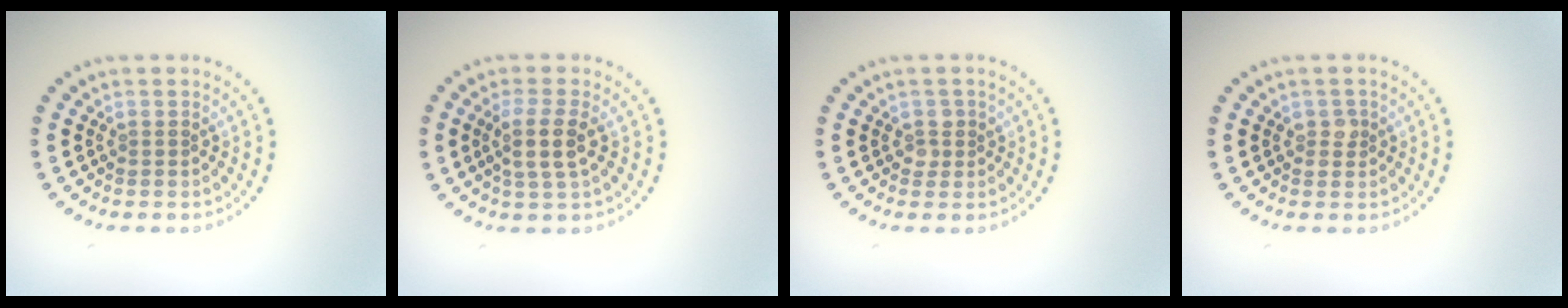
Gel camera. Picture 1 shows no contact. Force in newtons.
{"total": 2.8, "press": 2.6, "slide": 1.2}
{"total": 1.2, "press": 1.1, "slide": 0.4}
{"total": 1.1, "press": 1.1, "slide": 0.3}